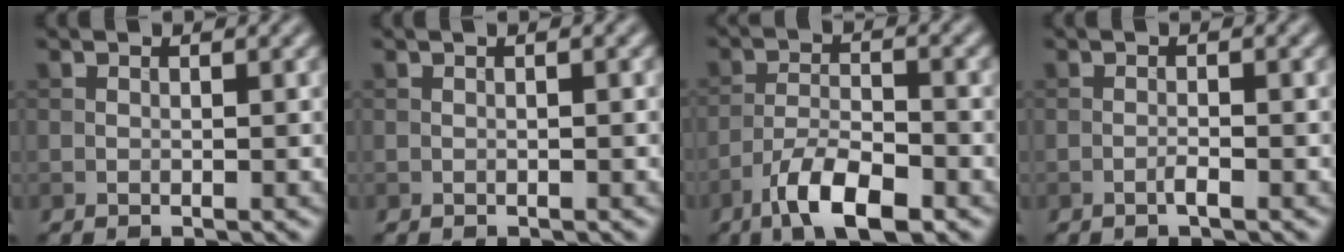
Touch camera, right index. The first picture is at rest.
{"total": 0.9, "force": [0.2, 0.2, 0.9], "torque": [-0.015, 0.000, -0.002]}
{"total": 6.7, "force": [-4.3, 2.0, 4.8], "torque": [-0.087, 0.002, -0.079]}
{"total": 1.2, "force": [-0.6, 0.1, 1.0], "torque": [-0.018, 0.003, -0.014]}